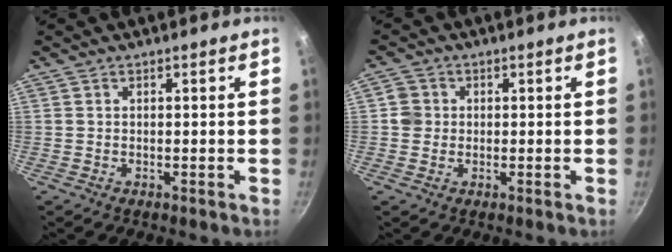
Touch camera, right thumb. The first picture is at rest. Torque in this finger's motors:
{"motor_torque": [-0.14, 0.32, 0.40, -0.30, 0.05]}